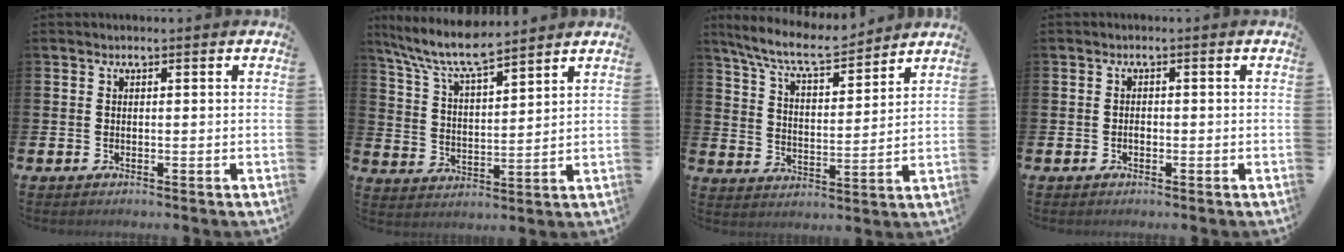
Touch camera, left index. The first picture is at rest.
{"total": 8.4, "force": [7.5, 1.2, 3.4], "torque": [-0.099, -0.036, 0.135]}
{"total": 8.7, "force": [8.0, 1.5, 3.2], "torque": [-0.096, -0.041, 0.144]}
{"total": 0.8, "force": [-0.3, 0.5, 0.6], "torque": [-0.009, -0.001, -0.008]}